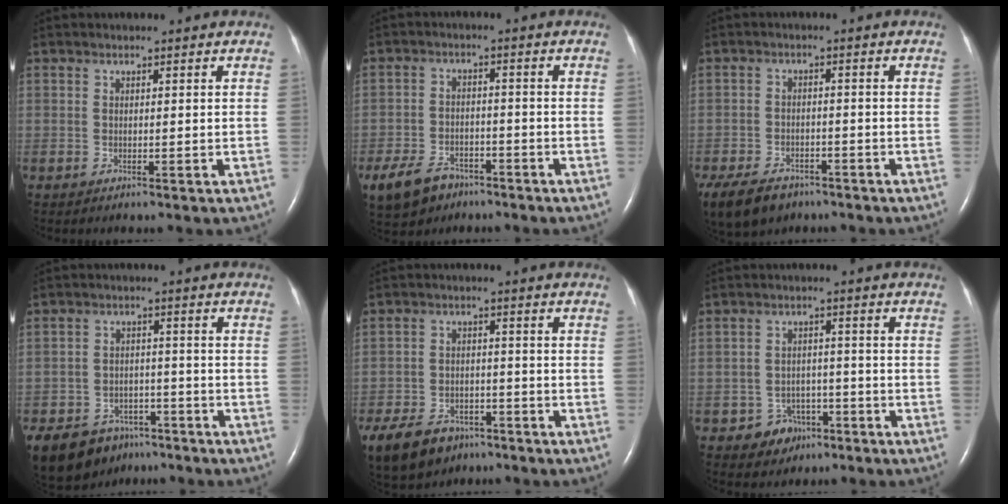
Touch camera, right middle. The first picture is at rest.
{"total": 7.9, "force": [-5.2, 4.8, 3.5], "torque": [-0.080, -0.002, -0.085]}
{"total": 12.6, "force": [-8.4, 7.6, 5.5], "torque": [-0.150, -0.019, -0.127]}
{"total": 13.1, "force": [-9.4, 7.8, 4.7], "torque": [-0.107, 0.000, -0.139]}
{"total": 13.8, "force": [-9.0, 8.6, 6.0], "torque": [-0.156, -0.010, -0.141]}
{"total": 4.8, "force": [-2.7, 3.8, 0.7], "torque": [-0.004, 0.014, -0.034]}